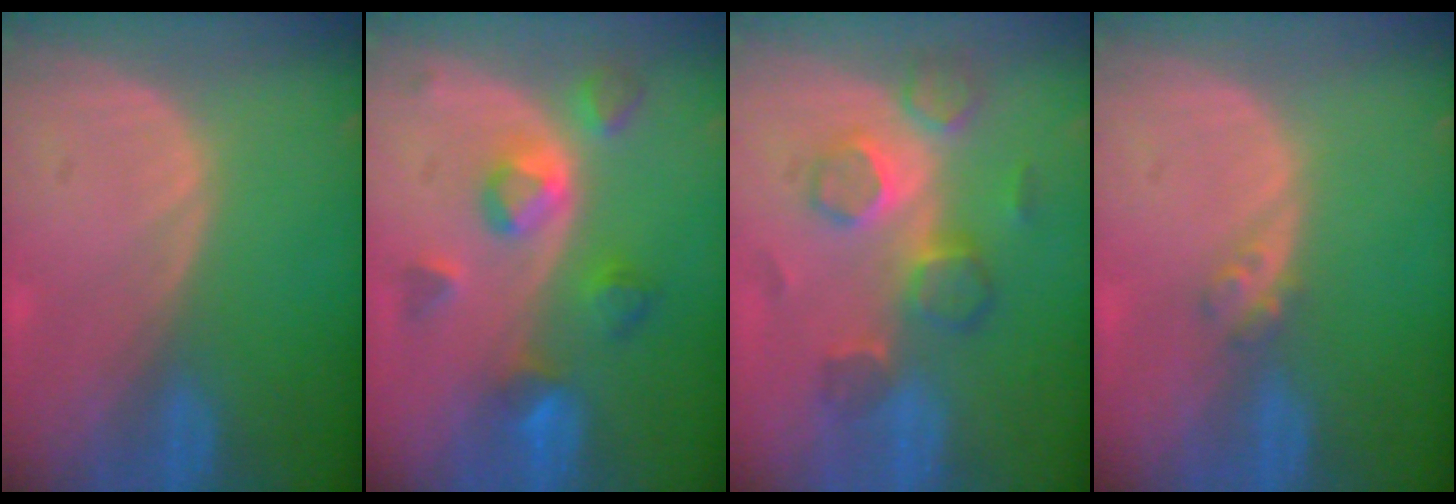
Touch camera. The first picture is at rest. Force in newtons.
{"total": 7.7, "press": 6.9, "slide": 3.5}
{"total": 7.8, "press": 7.3, "slide": 2.8}
{"total": 1.8, "press": 1.5, "slide": 0.9}